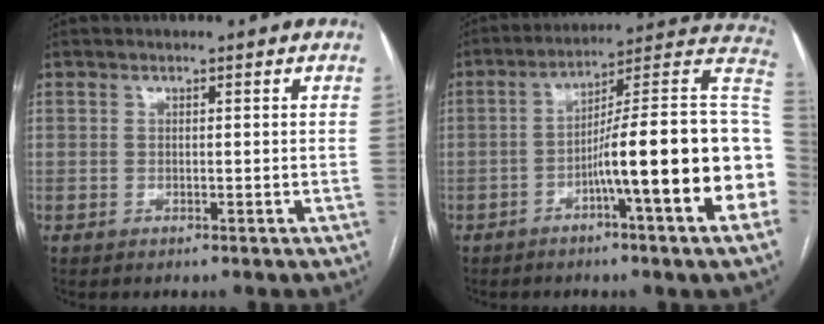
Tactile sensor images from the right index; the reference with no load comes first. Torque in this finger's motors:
{"motor_torque": [2.14, 0.00, 1.05, 0.21]}